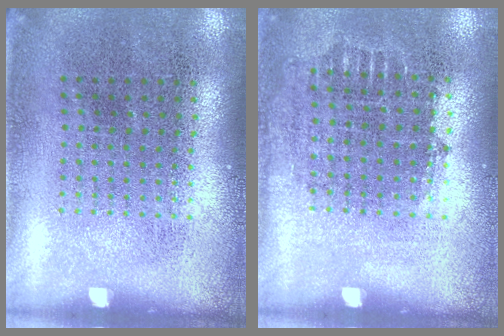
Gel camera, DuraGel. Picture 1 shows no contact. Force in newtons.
{"total": 0.7, "press": 0.7, "slide": 0.3}